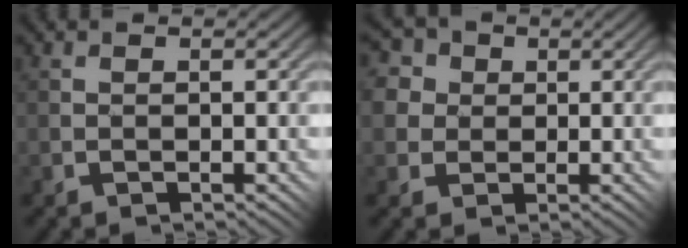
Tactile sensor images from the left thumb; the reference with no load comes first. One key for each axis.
{"total": 7.8, "fx": 2.9, "fy": 6.6, "fz": 3.0, "tx": -0.092, "ty": 0.021, "tz": 0.041}